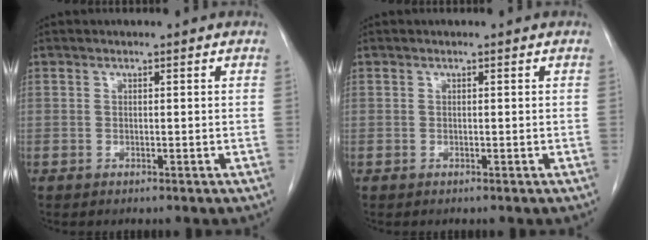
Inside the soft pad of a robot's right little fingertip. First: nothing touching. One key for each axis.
{"total": 0.0}